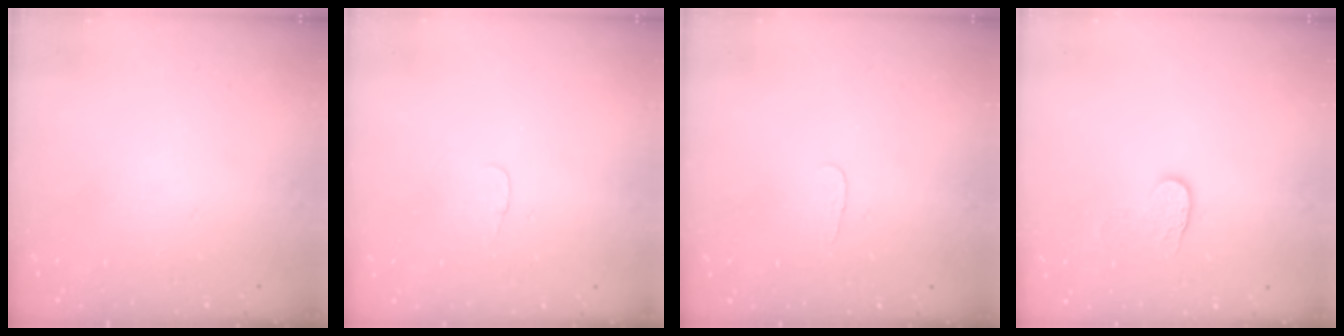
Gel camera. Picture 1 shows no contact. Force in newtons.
{"total": 3.1, "press": 3.1, "slide": 0.3}
{"total": 2.8, "press": 2.8, "slide": 0.3}
{"total": 6.4, "press": 6.4, "slide": 0.6}